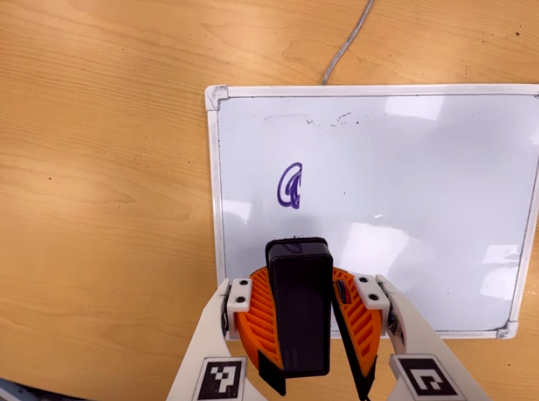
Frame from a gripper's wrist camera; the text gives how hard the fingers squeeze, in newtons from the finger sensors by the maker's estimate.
{"total": 10.6, "left": 11.0, "right": 10.3}